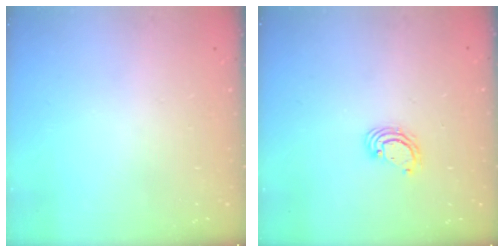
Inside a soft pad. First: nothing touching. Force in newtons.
{"total": 3.8, "press": 3.8, "slide": 0.2}